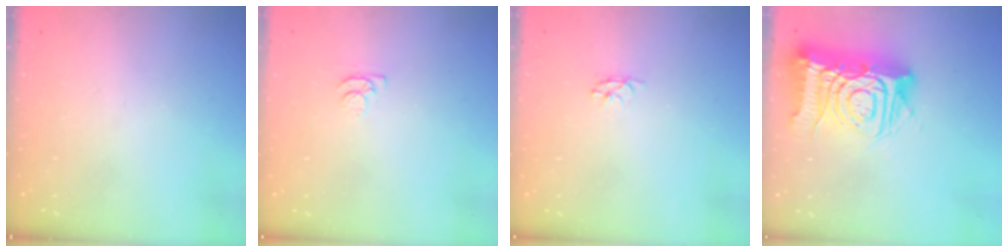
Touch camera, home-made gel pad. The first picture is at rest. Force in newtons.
{"total": 4.3, "press": 4.2, "slide": 0.5}
{"total": 2.9, "press": 2.9, "slide": 0.3}
{"total": 17.8, "press": 17.7, "slide": 1.9}